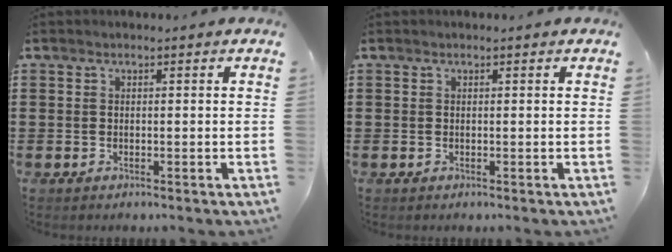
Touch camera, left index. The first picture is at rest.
{"total": 0.0}